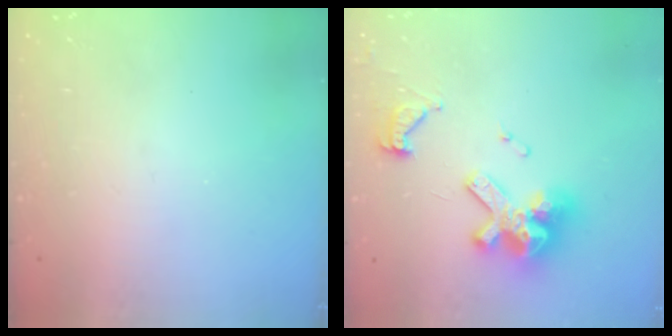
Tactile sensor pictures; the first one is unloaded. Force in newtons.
{"total": 14.7, "press": 14.6, "slide": 1.7}